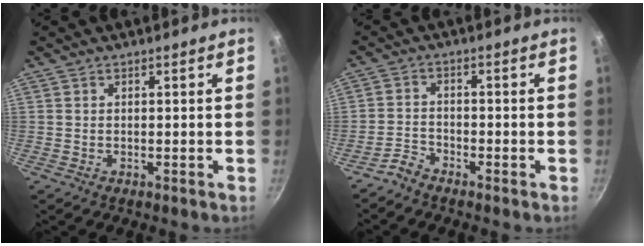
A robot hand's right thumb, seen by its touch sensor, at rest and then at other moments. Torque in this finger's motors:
{"motor_torque": [0.92, -0.02, 0.13, -0.40, -0.01]}